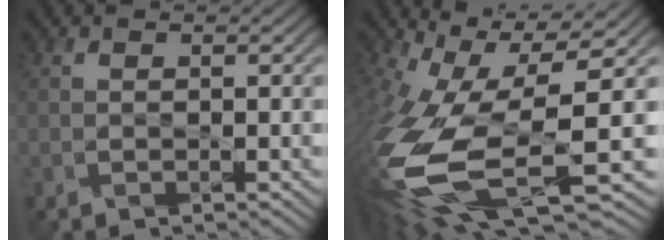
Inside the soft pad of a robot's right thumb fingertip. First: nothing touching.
{"total": 16.7, "force": [-4.7, 7.0, 14.4], "torque": [-0.326, -0.045, -0.075]}